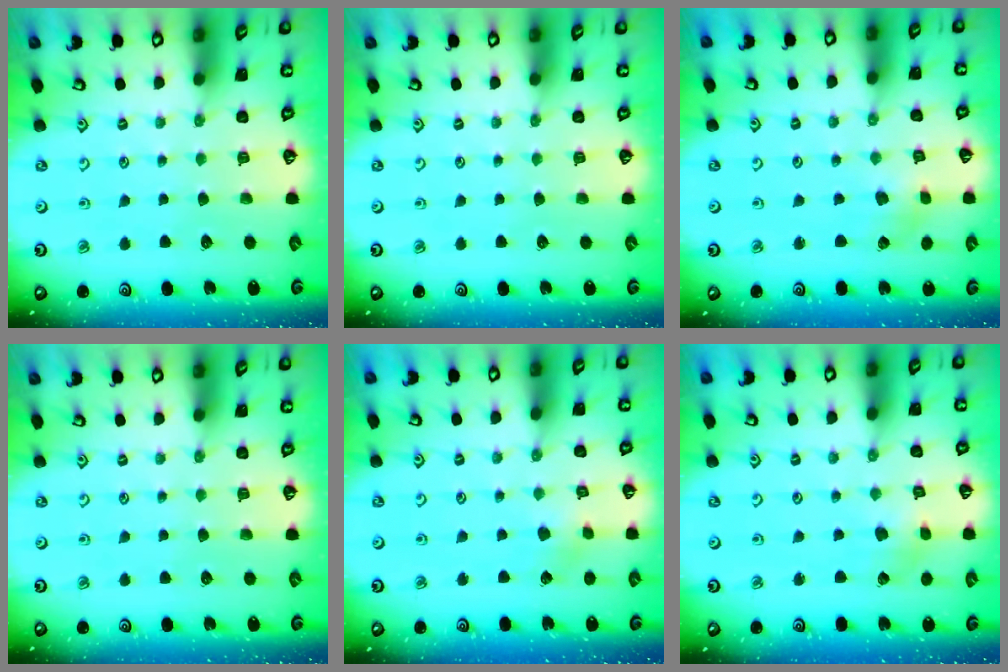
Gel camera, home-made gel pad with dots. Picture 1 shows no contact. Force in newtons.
{"total": 0.0}
{"total": 2.6, "press": 2.6, "slide": 0.5}
{"total": 0.0}
{"total": 3.0, "press": 2.9, "slide": 0.6}
{"total": 2.3, "press": 2.3, "slide": 0.3}